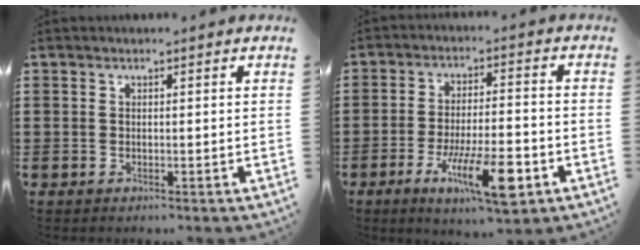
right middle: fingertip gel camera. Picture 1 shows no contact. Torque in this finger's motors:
{"motor_torque": [1.97, -0.17, 0.69, 0.21]}